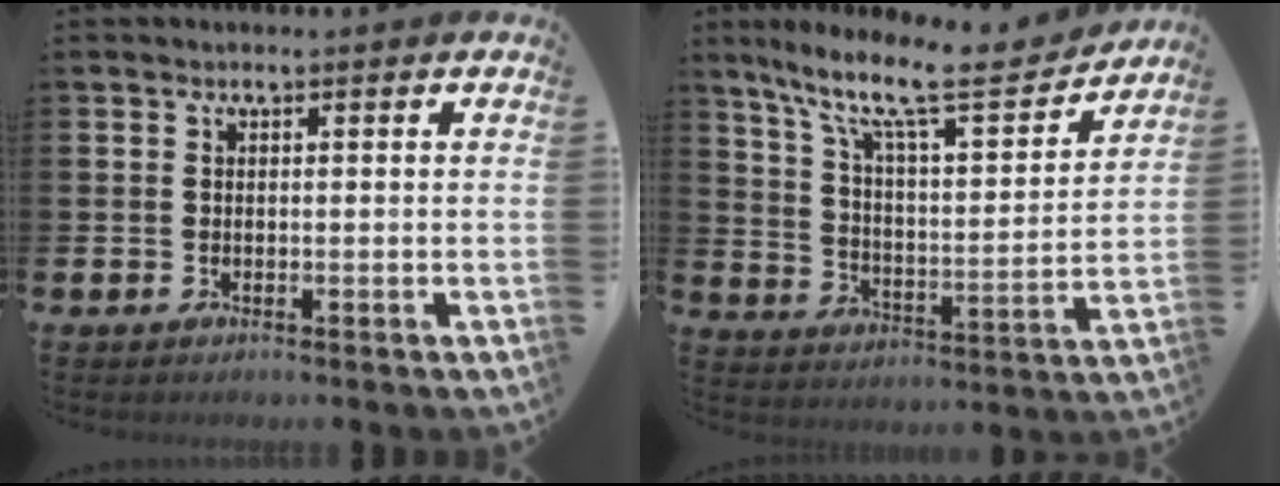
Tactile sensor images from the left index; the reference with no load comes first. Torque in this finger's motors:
{"motor_torque": [1.04, -1.11, 0.37, 0.21]}